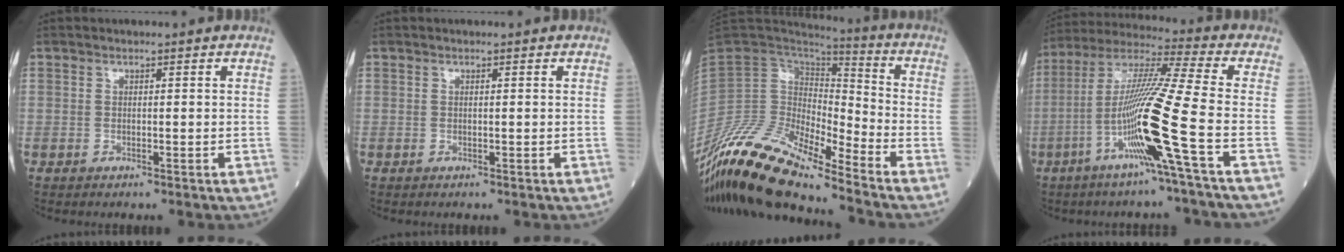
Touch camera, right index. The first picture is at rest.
{"total": 0.0}
{"total": 16.7, "force": [-13.8, 2.6, 9.0], "torque": [-0.171, 0.019, -0.259]}
{"total": 14.7, "force": [-5.3, -2.4, 13.5], "torque": [-0.263, -0.011, -0.105]}